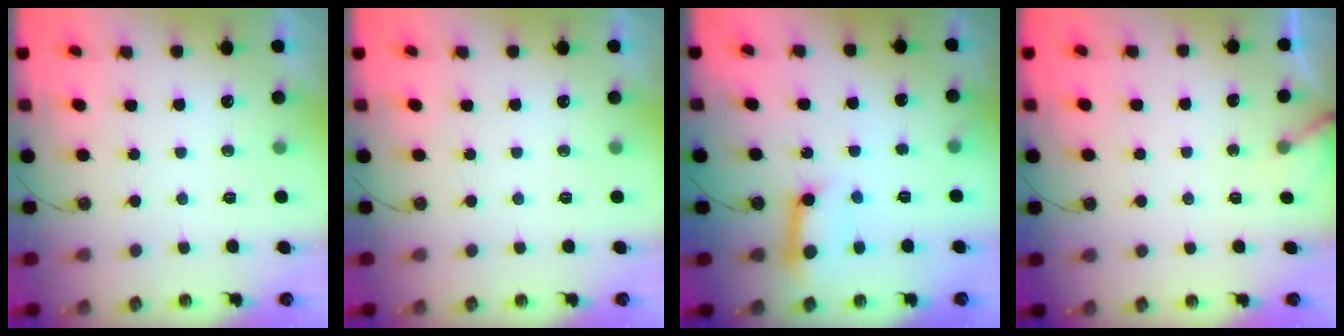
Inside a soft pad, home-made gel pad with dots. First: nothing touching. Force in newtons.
{"total": 0.0}
{"total": 11.8, "press": 11.7, "slide": 0.9}
{"total": 3.0, "press": 3.0, "slide": 0.3}